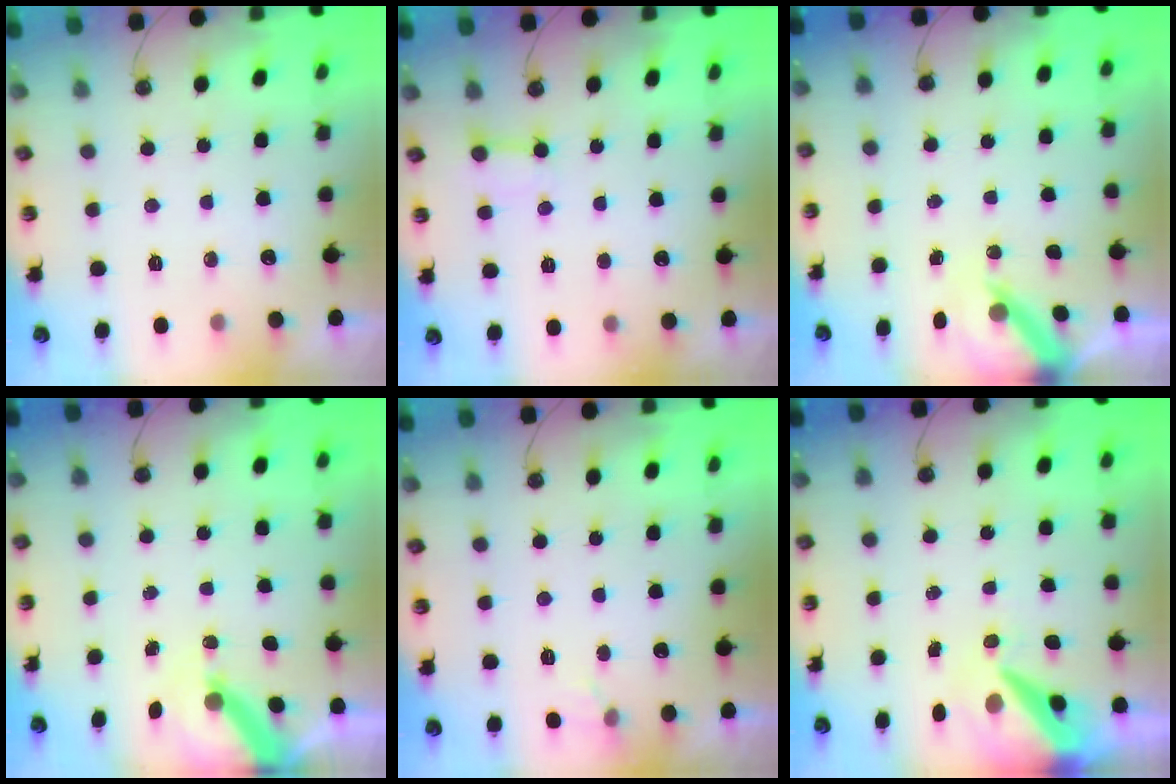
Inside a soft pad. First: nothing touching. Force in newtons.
{"total": 2.6, "press": 2.6, "slide": 0.2}
{"total": 5.9, "press": 5.9, "slide": 0.6}
{"total": 7.5, "press": 7.5, "slide": 0.7}
{"total": 5.9, "press": 5.8, "slide": 0.6}
{"total": 9.7, "press": 9.6, "slide": 1.2}